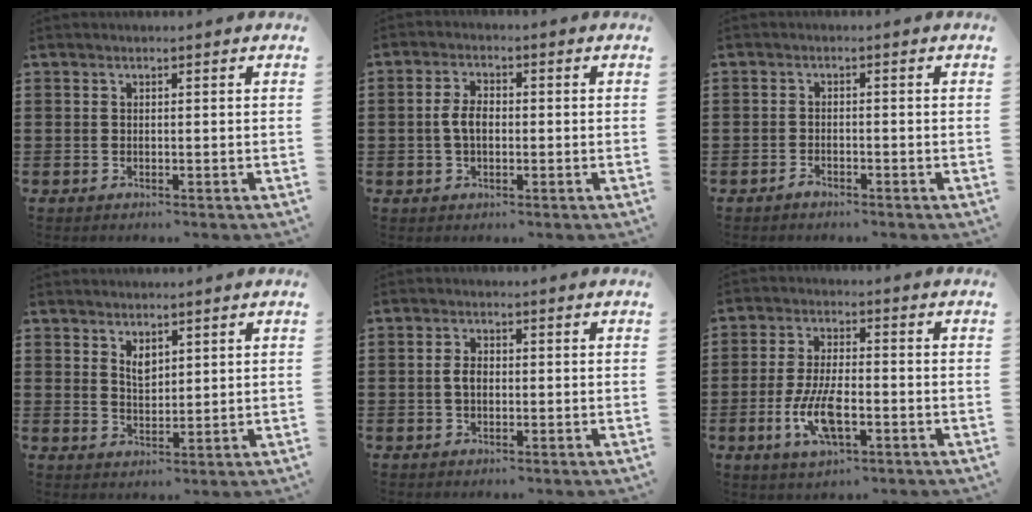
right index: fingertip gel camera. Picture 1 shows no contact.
{"total": 3.7, "force": [-0.4, 2.0, 3.1], "torque": [-0.075, -0.001, -0.013]}
{"total": 1.2, "force": [-1.0, 0.5, 0.4], "torque": [-0.011, -0.003, -0.020]}
{"total": 2.7, "force": [1.8, 1.4, 1.5], "torque": [-0.026, 0.000, 0.031]}
{"total": 2.4, "force": [-0.2, 1.4, 2.0], "torque": [-0.040, 0.004, -0.005]}
{"total": 8.4, "force": [-2.7, 3.4, 7.2], "torque": [-0.158, -0.010, -0.052]}